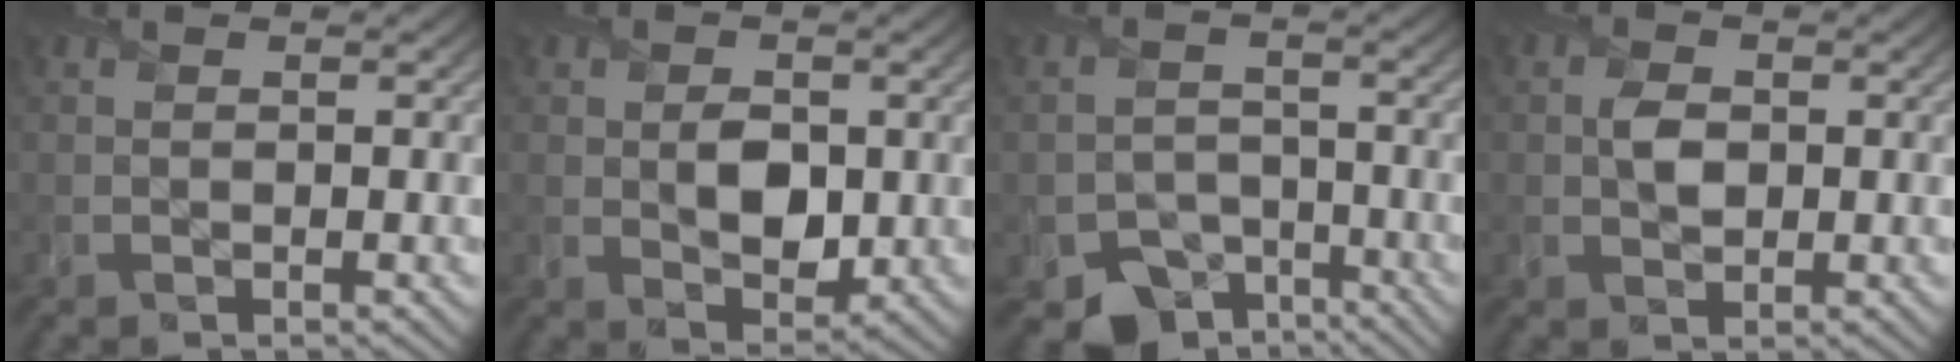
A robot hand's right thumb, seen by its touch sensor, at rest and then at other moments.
{"total": 4.4, "force": [0.2, 3.1, 3.0], "torque": [-0.058, -0.009, 0.007]}
{"total": 5.9, "force": [-3.9, 4.0, 1.8], "torque": [-0.022, -0.014, -0.067]}
{"total": 2.4, "force": [0.1, 1.8, 1.6], "torque": [-0.035, -0.001, 0.000]}